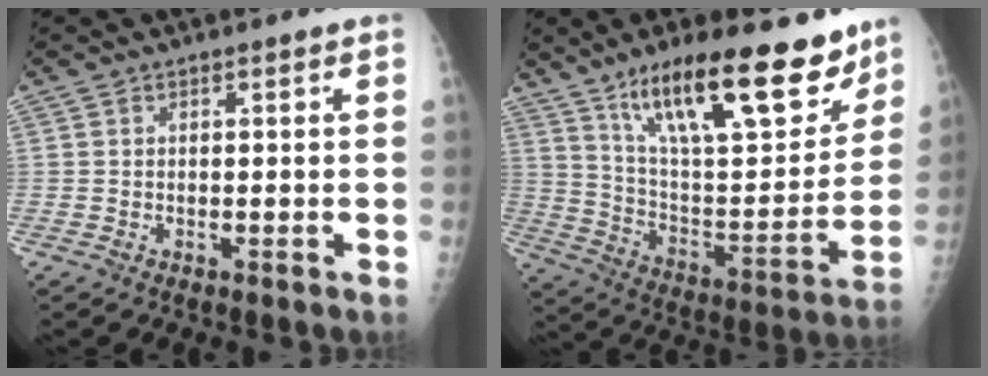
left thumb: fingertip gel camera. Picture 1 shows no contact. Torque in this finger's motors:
{"motor_torque": [1.79, 1.66, 1.45, -1.32, 0.23]}